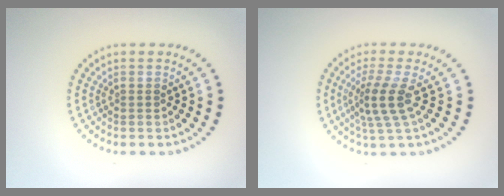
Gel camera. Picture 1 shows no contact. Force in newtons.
{"total": 3.3, "press": 2.4, "slide": 2.3}